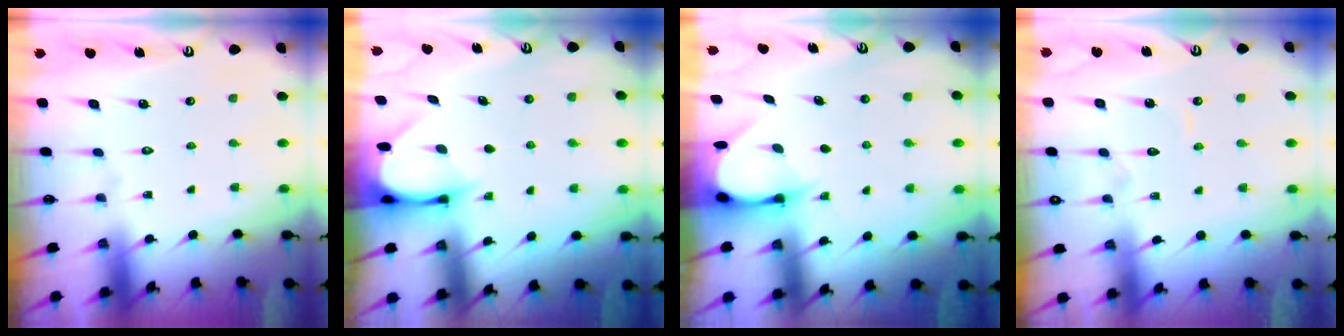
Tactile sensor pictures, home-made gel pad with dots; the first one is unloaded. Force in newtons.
{"total": 3.4, "press": 3.4, "slide": 0.3}
{"total": 3.9, "press": 3.9, "slide": 0.3}
{"total": 4.4, "press": 4.3, "slide": 0.5}